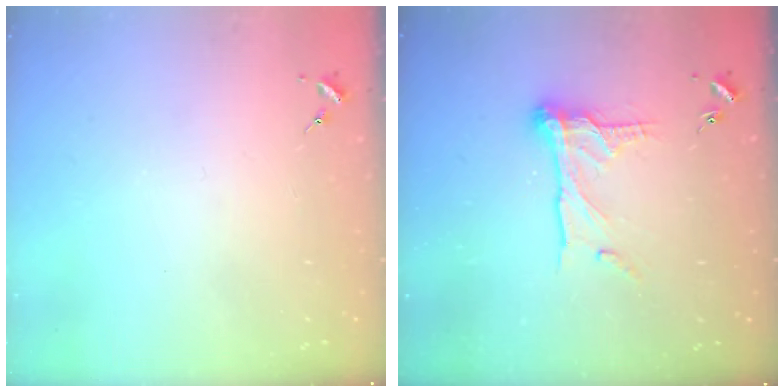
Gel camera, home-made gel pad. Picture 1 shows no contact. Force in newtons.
{"total": 13.5, "press": 13.5, "slide": 1.1}